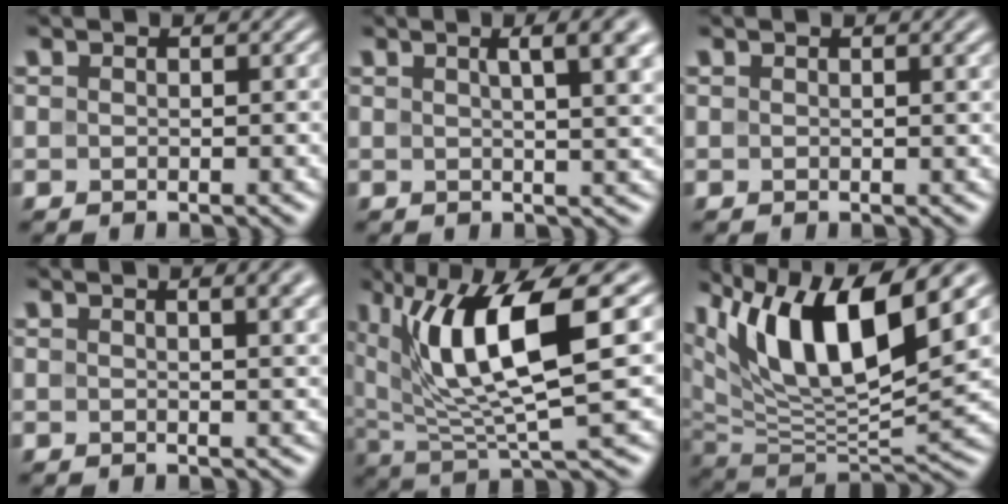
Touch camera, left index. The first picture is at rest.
{"total": 7.3, "force": [2.5, 2.7, 6.3], "torque": [-0.035, 0.024, 0.017]}
{"total": 1.7, "force": [0.8, 0.5, 1.4], "torque": [-0.010, 0.005, 0.010]}
{"total": 5.0, "force": [2.2, 2.0, 4.0], "torque": [-0.025, 0.019, 0.011]}
{"total": 10.4, "force": [3.4, 2.8, 9.4], "torque": [-0.169, -0.004, 0.068]}
{"total": 13.1, "force": [6.5, 4.7, 10.3], "torque": [-0.176, 0.008, 0.114]}